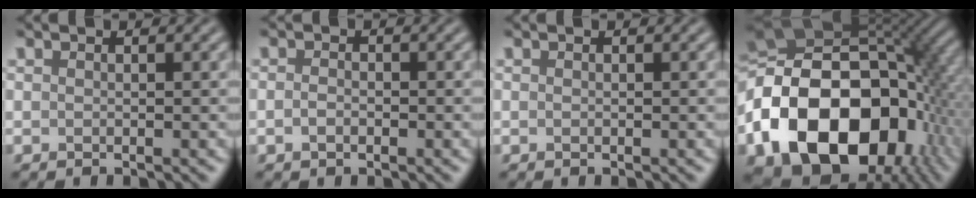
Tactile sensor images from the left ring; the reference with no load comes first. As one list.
[{"total": 1.1, "force": [-0.4, 0.7, 0.8], "torque": [-0.016, -0.001, -0.011]}, {"total": 0.0}, {"total": 20.8, "force": [-5.2, 14.1, 14.4], "torque": [-0.305, -0.009, -0.096]}]